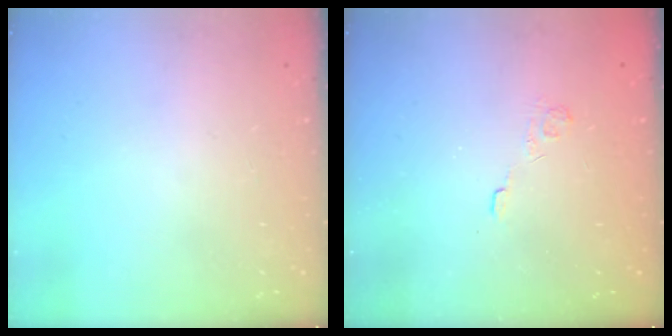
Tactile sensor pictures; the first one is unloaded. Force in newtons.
{"total": 2.4, "press": 1.9, "slide": 1.4}